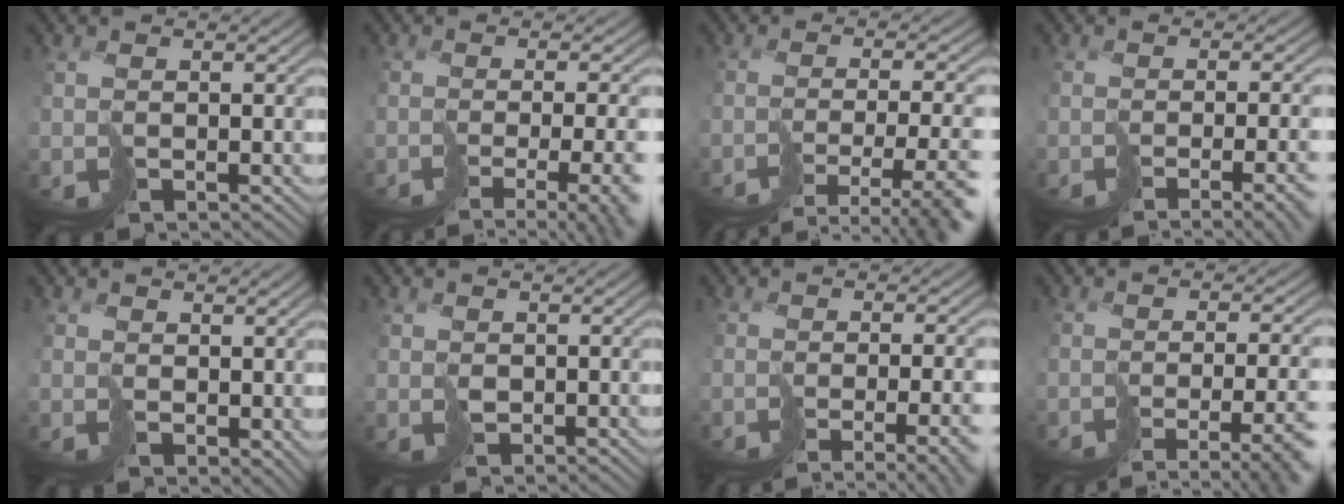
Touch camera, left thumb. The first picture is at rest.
{"total": 10.0, "force": [-5.3, 3.5, 7.7], "torque": [-0.091, -0.026, -0.023]}
{"total": 8.5, "force": [-5.9, 2.2, 5.6], "torque": [-0.082, -0.017, -0.068]}
{"total": 6.9, "force": [-3.8, 1.5, 5.5], "torque": [-0.049, -0.020, -0.030]}
{"total": 2.3, "force": [1.6, 1.3, 1.0], "torque": [-0.023, -0.004, 0.036]}
{"total": 1.2, "force": [0.9, 0.6, -0.2], "torque": [0.012, 0.001, 0.023]}
{"total": 8.0, "force": [-4.5, 2.2, 6.3], "torque": [-0.066, -0.022, -0.025]}
{"total": 9.0, "force": [-5.6, 2.3, 6.6], "torque": [-0.086, -0.026, -0.047]}